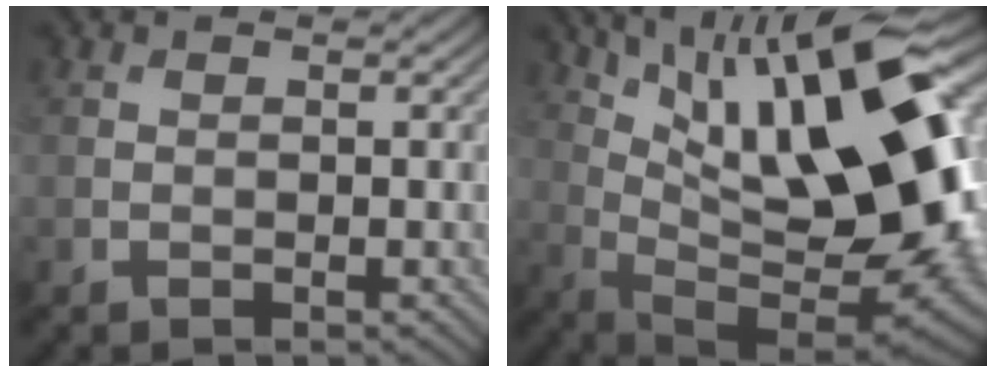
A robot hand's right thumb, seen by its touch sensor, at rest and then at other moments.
{"total": 20.4, "force": [7.0, 7.9, 17.5], "torque": [-0.278, 0.024, 0.126]}